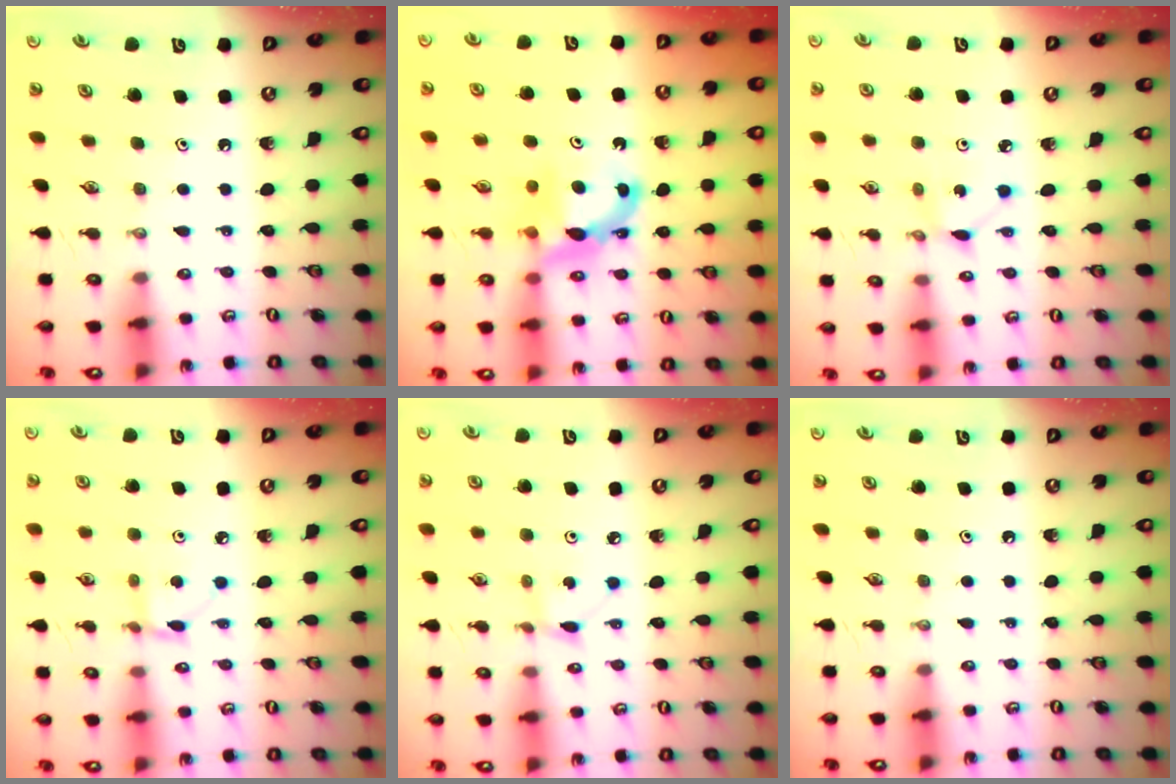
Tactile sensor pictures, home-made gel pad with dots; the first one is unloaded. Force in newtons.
{"total": 7.8, "press": 7.8, "slide": 0.4}
{"total": 1.5, "press": 1.5, "slide": 0.1}
{"total": 3.2, "press": 3.1, "slide": 0.4}
{"total": 1.9, "press": 1.9, "slide": 0.1}
{"total": 0.0}